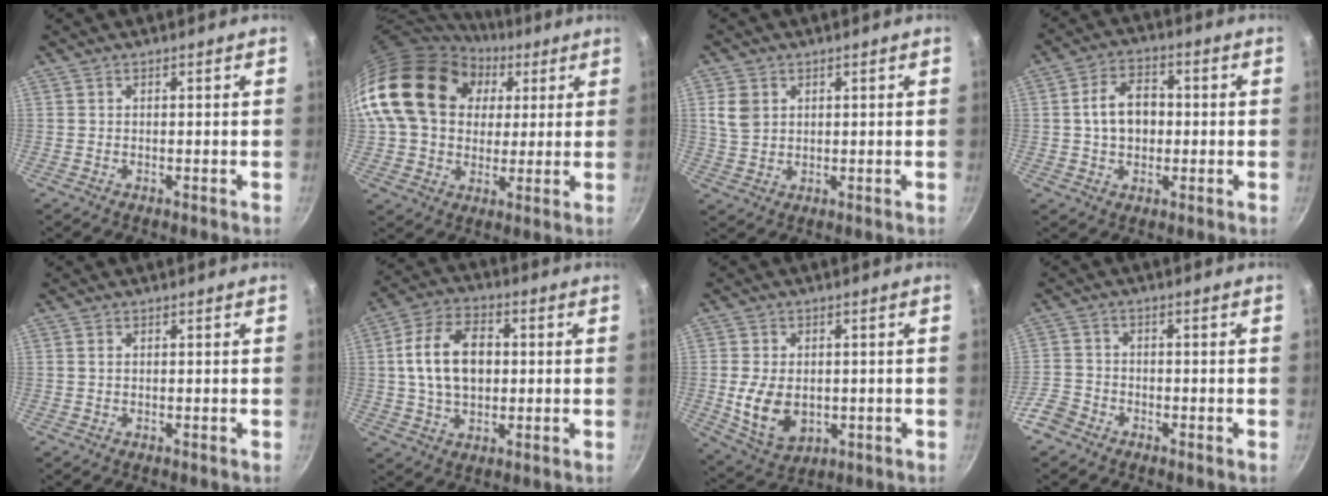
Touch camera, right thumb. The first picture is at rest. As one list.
[{"total": 21.6, "force": [6.4, 16.6, 12.3], "torque": [-0.201, 0.016, 0.108]}, {"total": 5.2, "force": [1.7, 4.0, 2.9], "torque": [-0.044, 0.000, 0.038]}, {"total": 8.7, "force": [0.2, 6.2, 6.1], "torque": [-0.083, 0.018, -0.002]}, {"total": 0.8, "force": [0.2, 0.5, 0.5], "torque": [-0.010, 0.002, 0.003]}, {"total": 13.3, "force": [1.2, 8.8, 9.9], "torque": [-0.155, 0.017, 0.013]}, {"total": 10.3, "force": [-0.8, 7.3, 7.2], "torque": [-0.122, -0.009, 0.004]}, {"total": 4.8, "force": [-3.2, 3.3, 1.4], "torque": [-0.020, 0.037, -0.066]}]